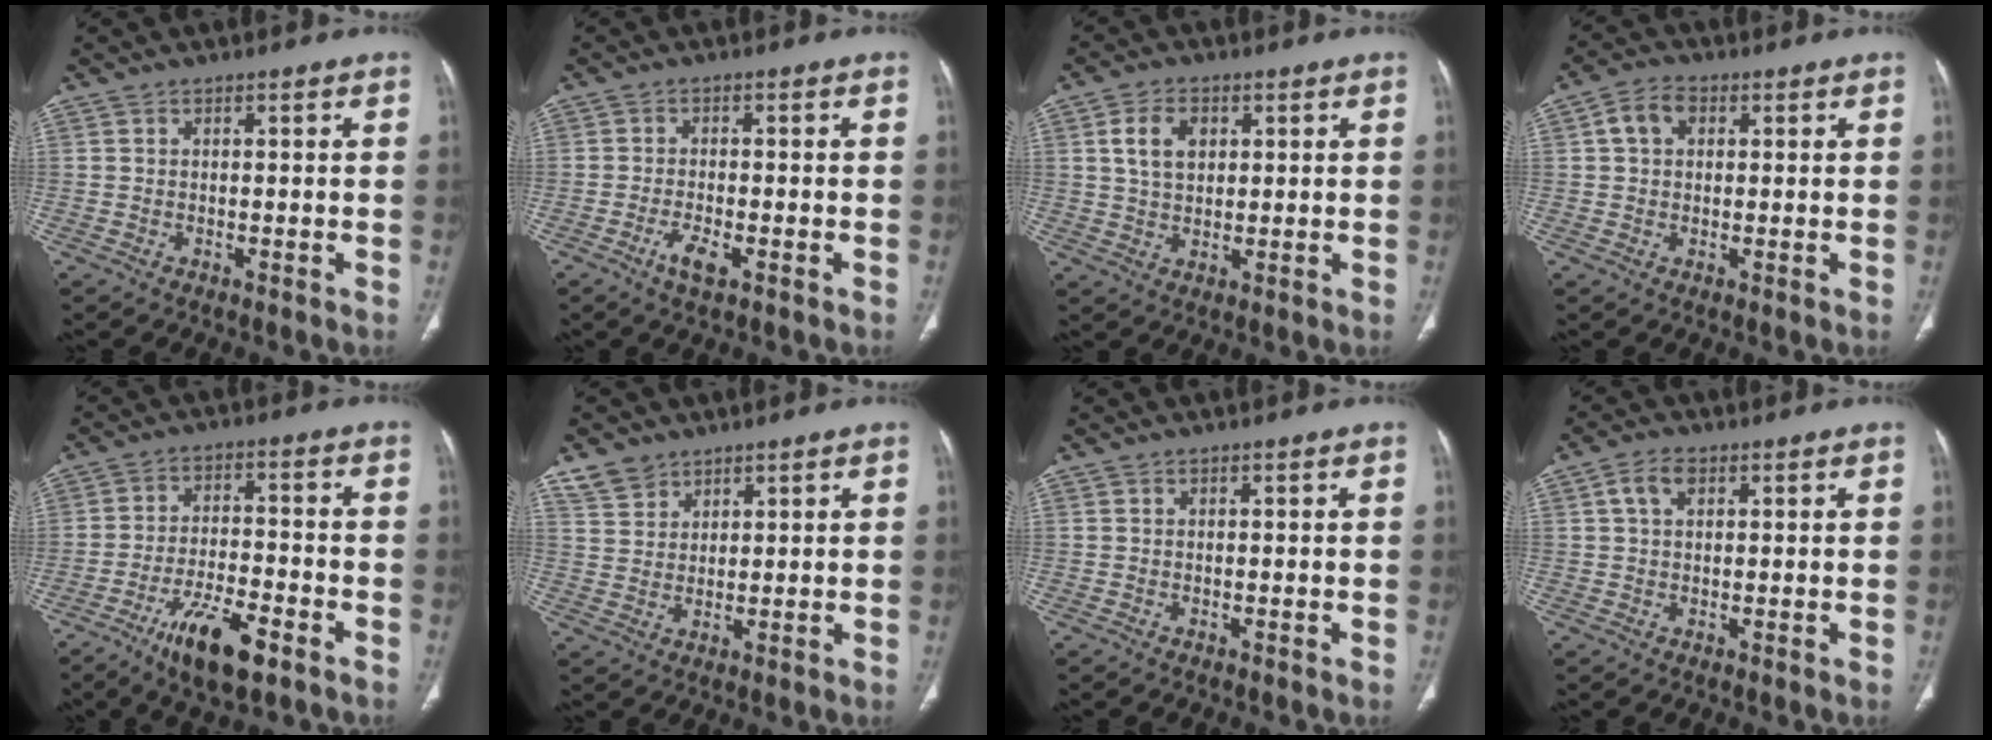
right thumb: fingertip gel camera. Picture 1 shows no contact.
{"total": 3.7, "force": [-1.8, 1.2, 3.0], "torque": [-0.063, 0.001, -0.033]}
{"total": 6.5, "force": [2.0, 4.3, 4.4], "torque": [-0.067, -0.005, 0.037]}
{"total": 5.1, "force": [1.3, 3.7, 3.2], "torque": [-0.052, 0.011, 0.021]}
{"total": 11.5, "force": [-6.6, 3.6, 8.7], "torque": [-0.152, 0.021, -0.109]}
{"total": 4.7, "force": [3.6, 2.9, 1.0], "torque": [-0.006, -0.015, 0.075]}
{"total": 0.0}
{"total": 3.8, "force": [1.4, 2.3, 2.6], "torque": [-0.050, 0.009, 0.028]}